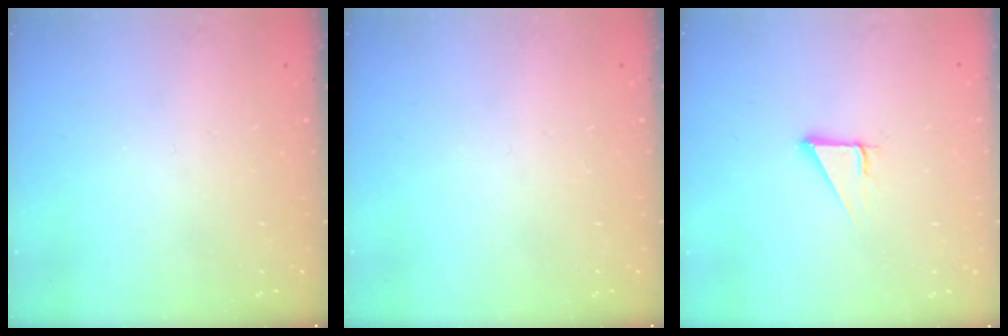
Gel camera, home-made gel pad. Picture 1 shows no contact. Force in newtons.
{"total": 0.0}
{"total": 3.7, "press": 3.7, "slide": 0.2}